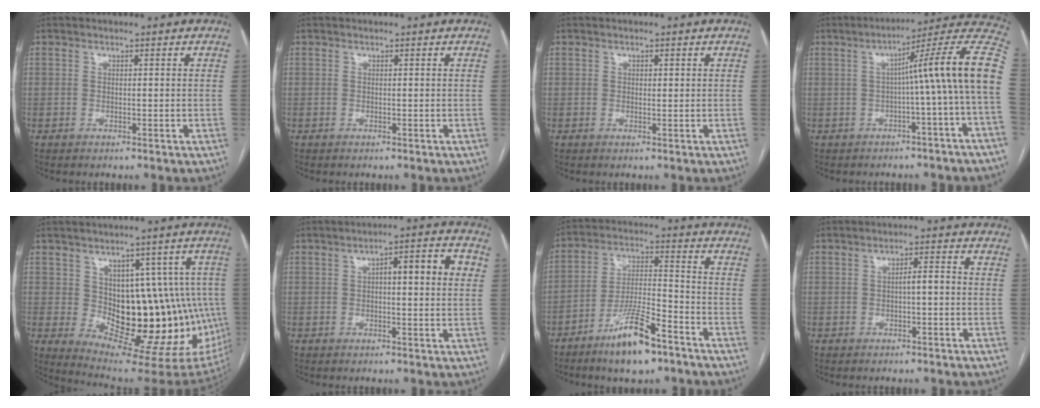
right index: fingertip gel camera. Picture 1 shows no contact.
{"total": 0.0}
{"total": 0.8, "force": [0.3, 0.4, 0.5], "torque": [-0.008, -0.001, 0.004]}
{"total": 13.9, "force": [-0.5, -1.7, 13.8], "torque": [-0.173, 0.035, -0.017]}
{"total": 18.2, "force": [-0.6, 9.0, 15.8], "torque": [-0.170, 0.020, 0.017]}
{"total": 7.7, "force": [1.4, 1.5, 7.4], "torque": [-0.104, 0.023, 0.016]}
{"total": 11.8, "force": [-7.8, 2.3, 8.5], "torque": [-0.163, -0.012, -0.140]}
{"total": 2.6, "force": [-0.5, 0.5, 2.5], "torque": [-0.039, 0.007, -0.007]}